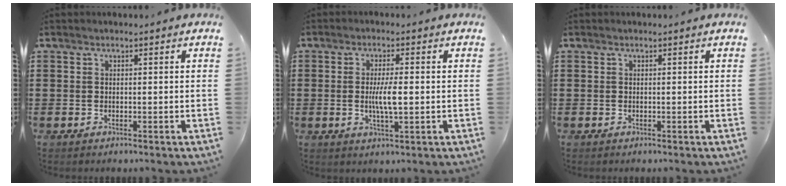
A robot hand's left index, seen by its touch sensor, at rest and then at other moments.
{"total": 4.8, "force": [-0.1, 0.9, 4.7], "torque": [-0.091, -0.002, -0.005]}
{"total": 0.0}